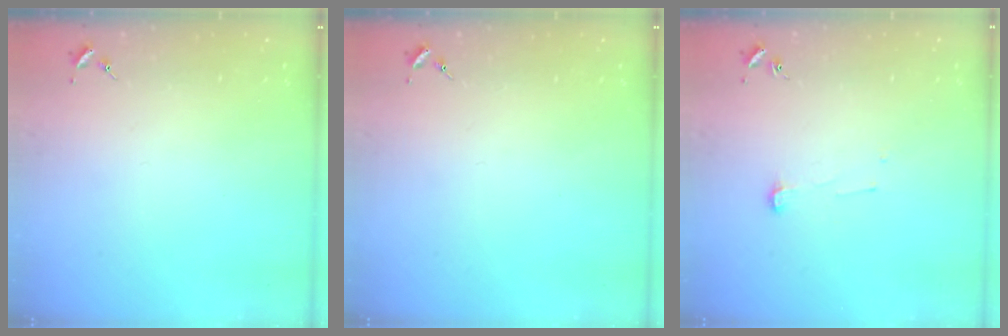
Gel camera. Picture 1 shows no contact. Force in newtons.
{"total": 0.0}
{"total": 3.9, "press": 3.9, "slide": 0.3}